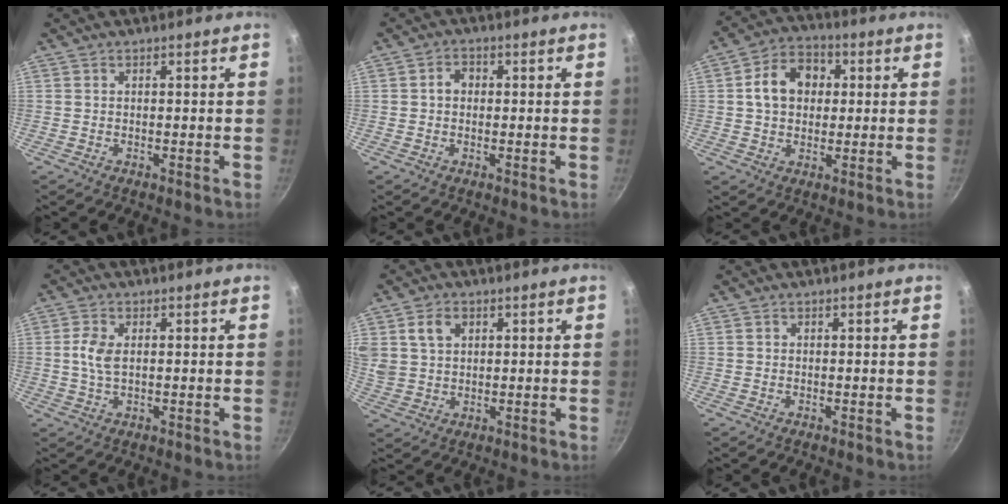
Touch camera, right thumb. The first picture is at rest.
{"total": 2.7, "force": [0.1, 2.2, 1.6], "torque": [-0.013, 0.010, -0.001]}
{"total": 10.2, "force": [1.7, 8.0, 6.2], "torque": [-0.073, 0.019, 0.016]}
{"total": 4.3, "force": [0.5, 2.4, 3.5], "torque": [-0.076, 0.005, 0.009]}
{"total": 7.7, "force": [3.0, 5.8, 4.2], "torque": [-0.070, -0.002, 0.059]}
{"total": 0.0}